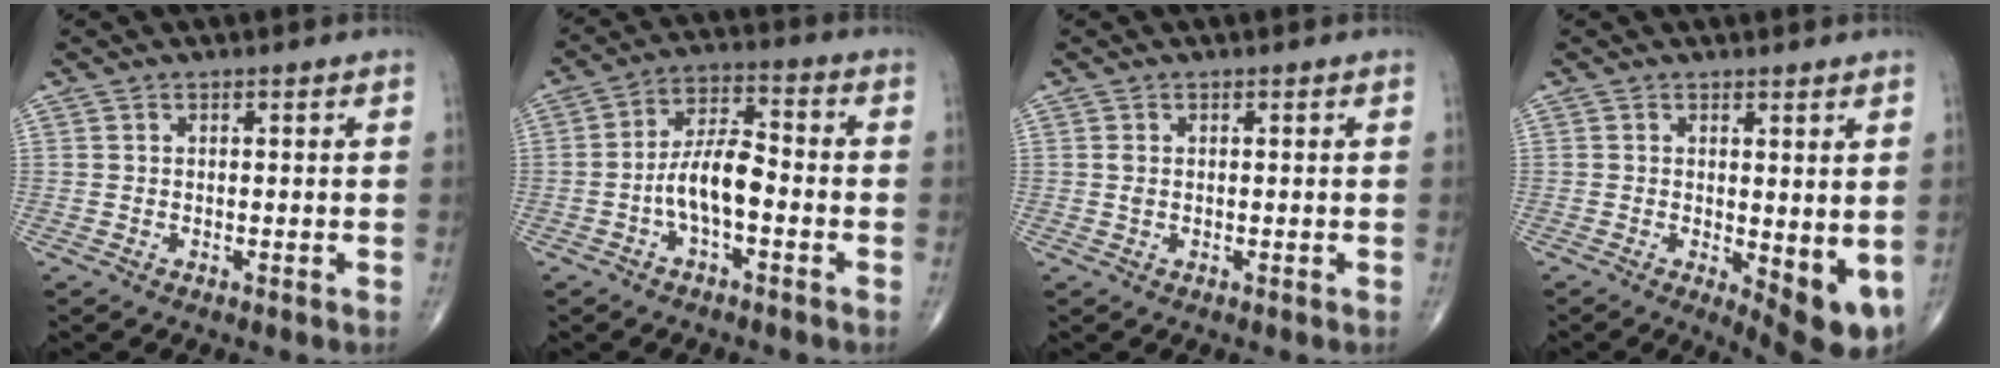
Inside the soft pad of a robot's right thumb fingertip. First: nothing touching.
{"total": 8.8, "force": [-2.5, 3.8, 7.6], "torque": [-0.137, 0.038, -0.052]}
{"total": 0.9, "force": [0.1, 0.6, 0.7], "torque": [-0.016, 0.003, 0.003]}
{"total": 8.2, "force": [-0.7, 2.9, 7.7], "torque": [-0.097, -0.021, -0.002]}